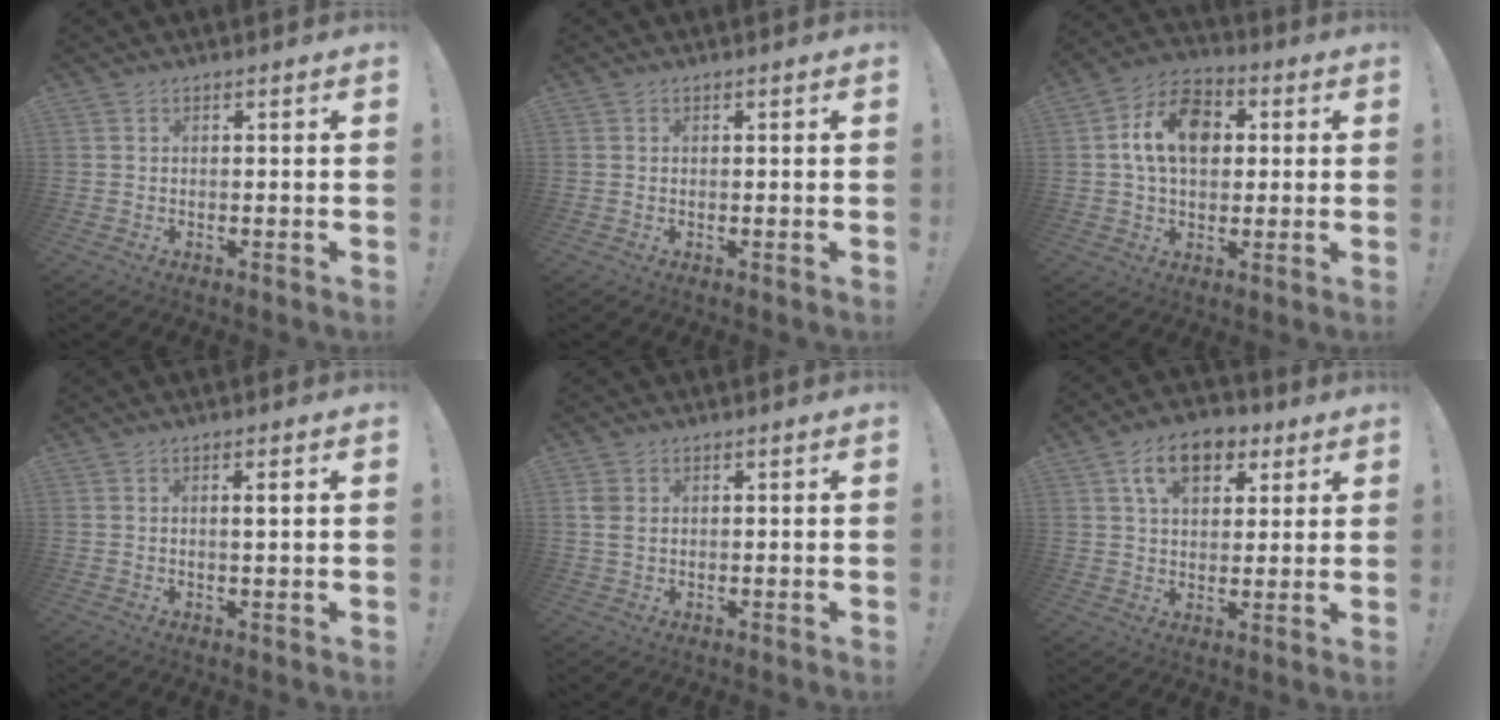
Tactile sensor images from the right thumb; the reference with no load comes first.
{"total": 0.0}
{"total": 14.3, "force": [3.1, 10.1, 9.7], "torque": [-0.145, 0.006, 0.062]}
{"total": 2.1, "force": [0.5, 0.2, 2.0], "torque": [-0.033, -0.001, 0.004]}
{"total": 3.2, "force": [0.8, 2.3, 2.1], "torque": [-0.045, 0.003, 0.016]}
{"total": 12.3, "force": [5.9, 8.1, 7.3], "torque": [-0.112, -0.005, 0.109]}